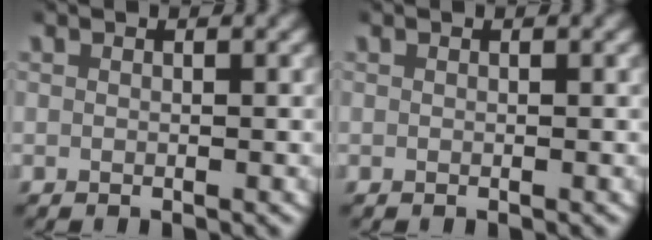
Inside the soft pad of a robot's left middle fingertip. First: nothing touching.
{"total": 0.0}